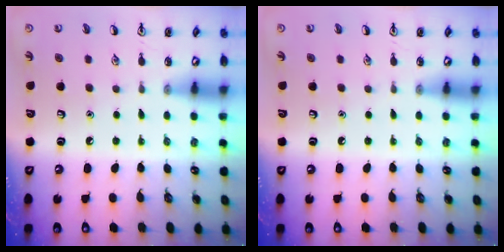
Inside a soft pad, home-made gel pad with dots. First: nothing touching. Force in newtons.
{"total": 0.0}